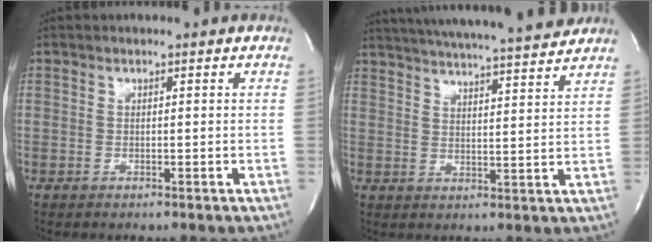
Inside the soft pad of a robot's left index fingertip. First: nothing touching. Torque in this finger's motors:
{"motor_torque": [0.07, -0.19, 0.51, 0.09]}